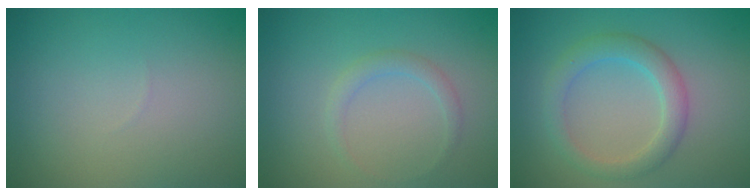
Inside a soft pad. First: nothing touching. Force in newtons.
{"total": 1.3, "press": 1.3, "slide": 0.1}
{"total": 3.1, "press": 3.1, "slide": 0.2}